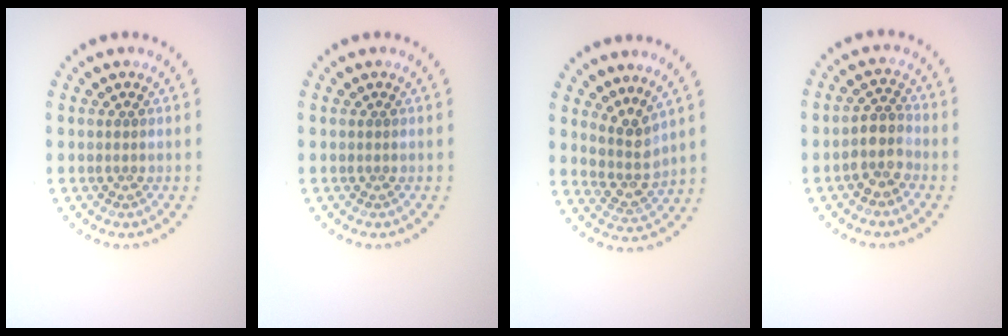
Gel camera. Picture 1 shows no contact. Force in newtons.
{"total": 0.0}
{"total": 2.8, "press": 2.1, "slide": 1.8}
{"total": 2.9, "press": 2.4, "slide": 1.5}